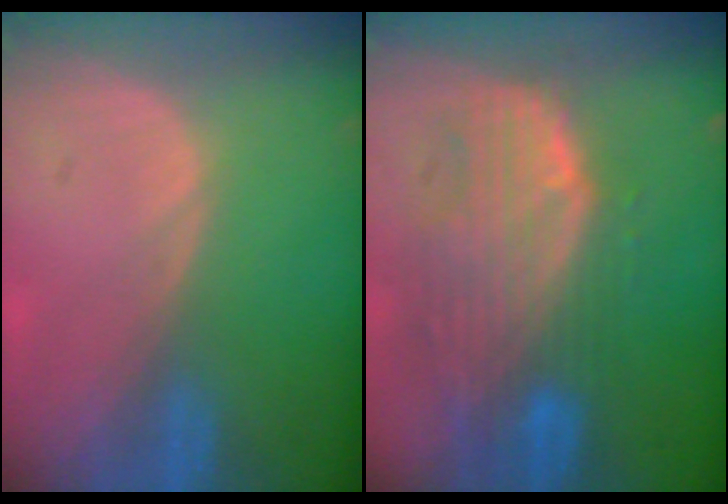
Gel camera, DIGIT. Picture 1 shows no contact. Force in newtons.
{"total": 10.6, "press": 9.1, "slide": 5.4}